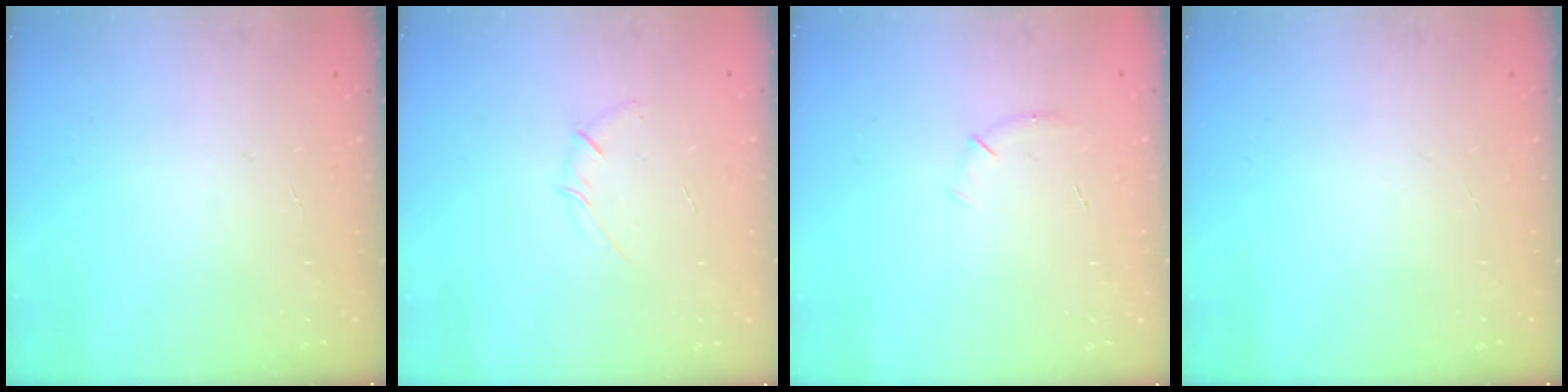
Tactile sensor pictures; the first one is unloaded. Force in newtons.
{"total": 3.7, "press": 3.6, "slide": 0.9}
{"total": 5.5, "press": 5.2, "slide": 1.6}
{"total": 0.0}